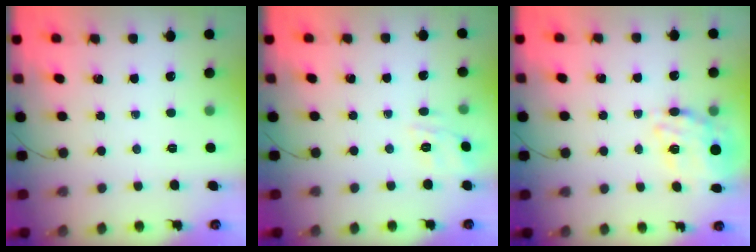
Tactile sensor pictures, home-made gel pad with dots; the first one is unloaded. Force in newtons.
{"total": 5.3, "press": 5.0, "slide": 1.7}
{"total": 14.9, "press": 14.5, "slide": 3.4}